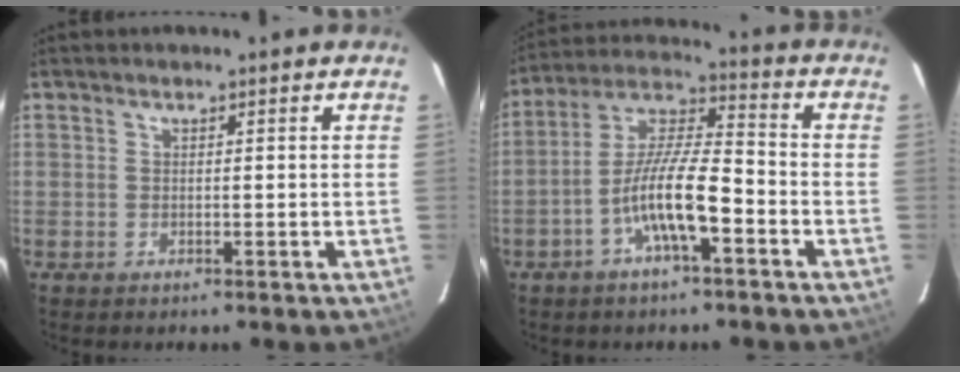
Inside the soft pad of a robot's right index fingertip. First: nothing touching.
{"total": 11.0, "force": [-4.9, 2.1, 9.7], "torque": [-0.197, 0.005, -0.093]}